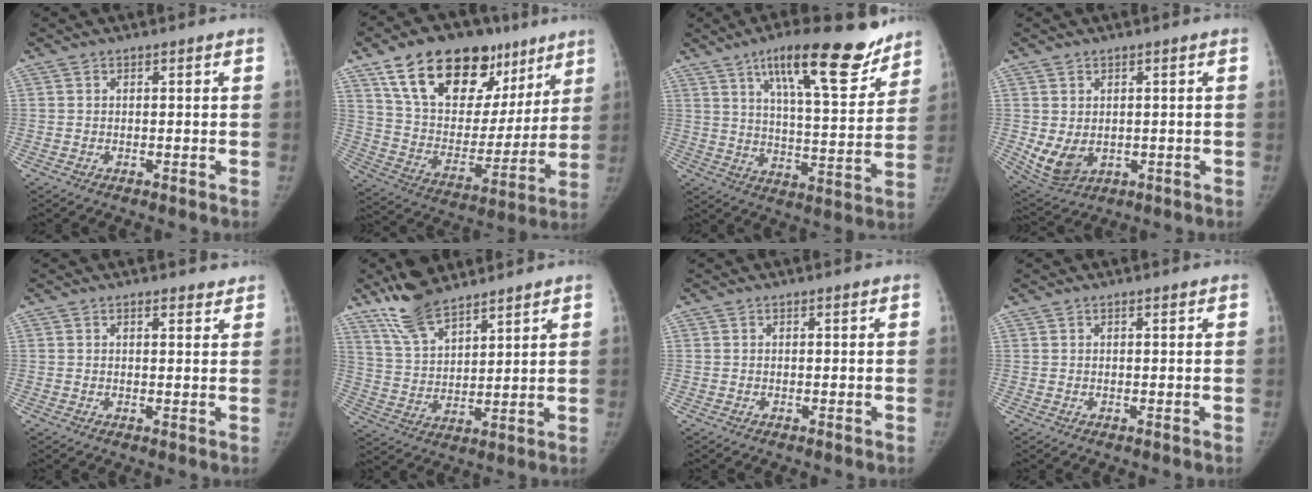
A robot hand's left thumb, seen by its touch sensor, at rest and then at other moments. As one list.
[{"total": 26.8, "force": [15.5, 15.6, 15.4], "torque": [-0.202, -0.018, 0.264]}, {"total": 19.8, "force": [13.1, 5.7, 13.7], "torque": [-0.170, -0.062, 0.203]}, {"total": 6.6, "force": [-0.5, 4.9, 4.3], "torque": [-0.072, -0.011, 0.012]}, {"total": 2.0, "force": [1.7, 0.8, 0.6], "torque": [0.003, -0.009, 0.020]}, {"total": 11.4, "force": [9.2, 4.0, 5.4], "torque": [-0.087, -0.038, 0.183]}, {"total": 0.0}, {"total": 0.0}]